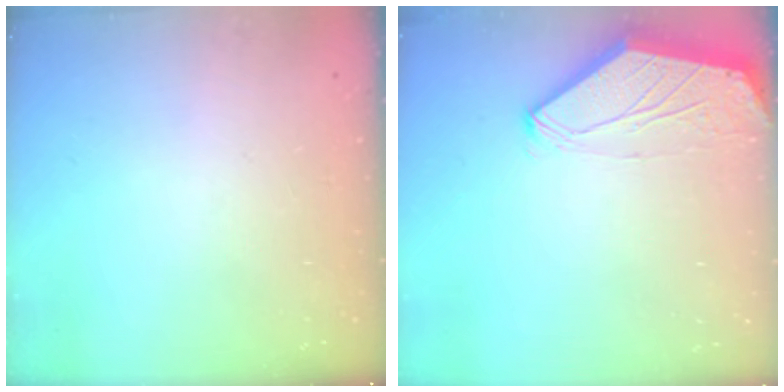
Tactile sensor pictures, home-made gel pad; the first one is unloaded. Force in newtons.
{"total": 0.0}